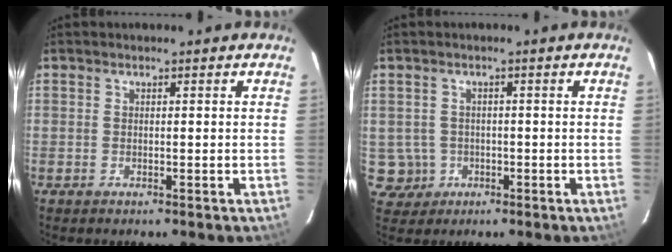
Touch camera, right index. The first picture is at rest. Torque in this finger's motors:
{"motor_torque": [-0.41, 0.13, -1.05, -0.21]}